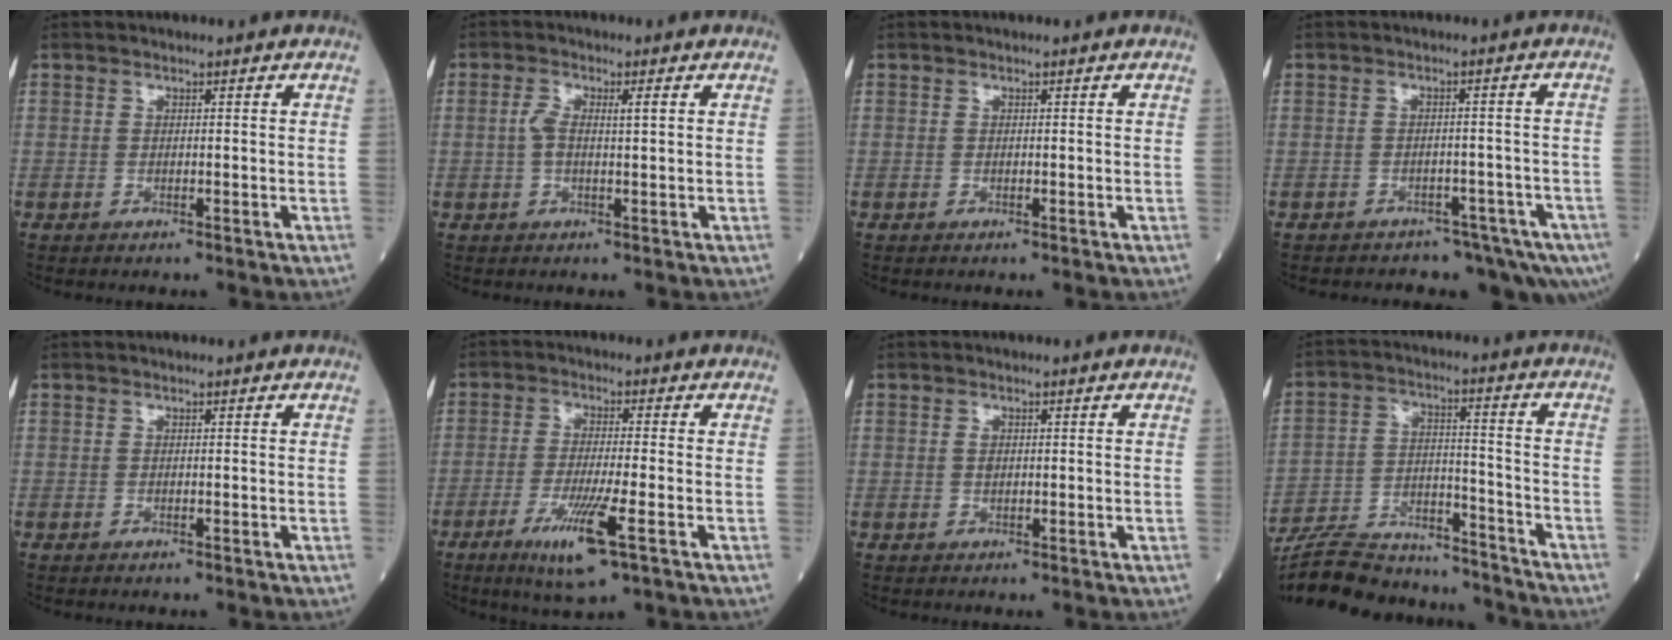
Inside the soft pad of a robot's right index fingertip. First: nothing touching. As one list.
[{"total": 3.4, "force": [0.6, 0.8, 3.3], "torque": [-0.071, 0.017, 0.011]}, {"total": 0.0}, {"total": 8.6, "force": [-7.1, 3.9, 3.0], "torque": [-0.021, 0.023, -0.087]}, {"total": 0.0}, {"total": 8.3, "force": [-3.9, 0.3, 7.3], "torque": [-0.137, -0.022, -0.067]}, {"total": 1.0, "force": [0.1, 0.6, 0.8], "torque": [-0.015, 0.001, 0.002]}, {"total": 19.2, "force": [-18.0, 4.3, 5.0], "torque": [-0.118, 0.006, -0.281]}]